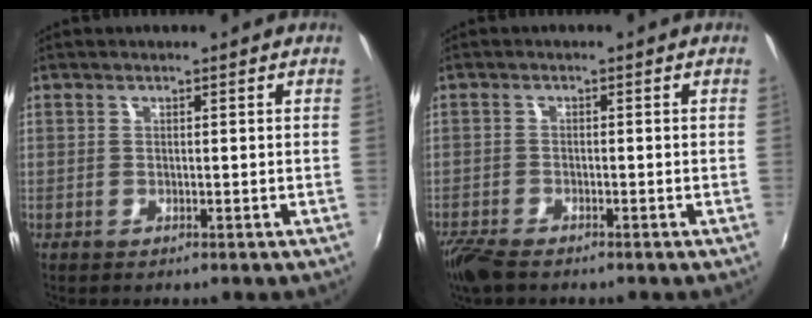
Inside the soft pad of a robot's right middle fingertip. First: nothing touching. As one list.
[{"total": 5.3, "force": [-4.3, 1.5, 2.8], "torque": [-0.076, -0.023, -0.086]}]